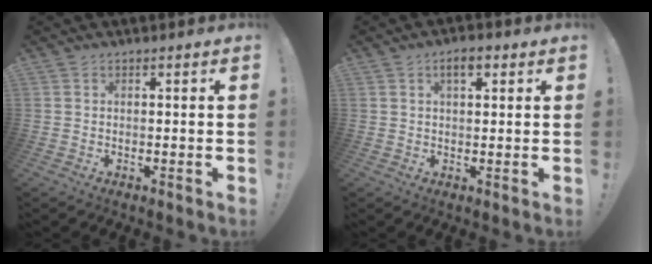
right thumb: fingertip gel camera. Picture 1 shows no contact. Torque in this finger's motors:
{"motor_torque": [0.15, 1.27, 0.46, -0.07, -0.01]}